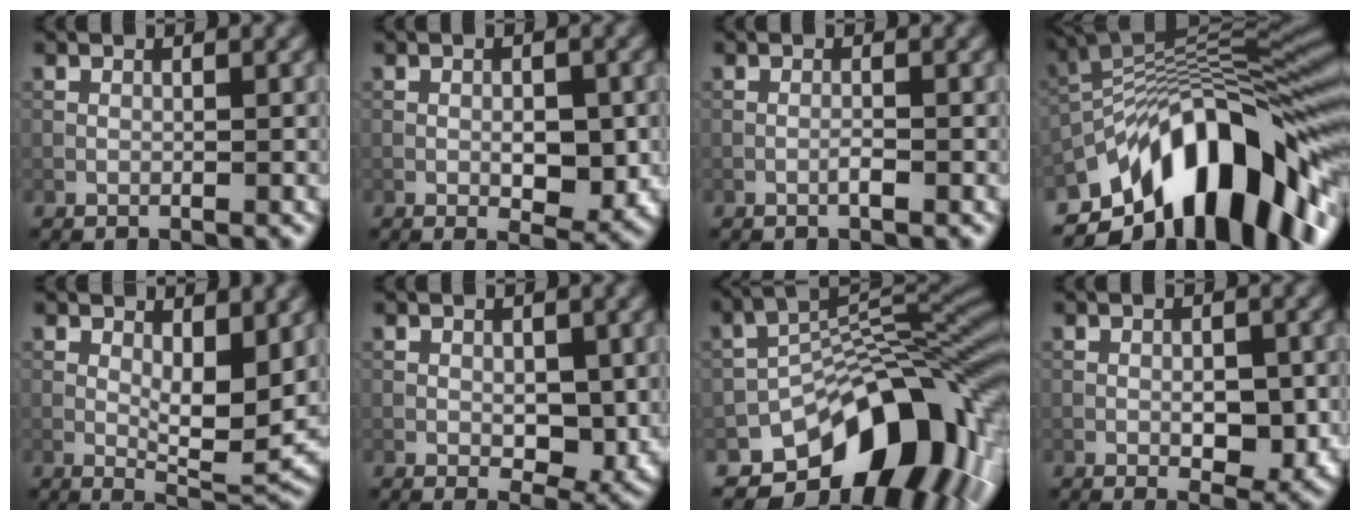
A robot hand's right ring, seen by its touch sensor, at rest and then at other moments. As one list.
[{"total": 3.5, "force": [-0.8, 1.6, 3.0], "torque": [-0.036, 0.001, -0.010]}, {"total": 0.7, "force": [-0.4, 0.0, 0.6], "torque": [-0.012, 0.001, -0.010]}, {"total": 15.3, "force": [-7.7, 6.8, 11.4], "torque": [-0.169, 0.028, -0.141]}, {"total": 5.5, "force": [0.8, 2.1, 5.0], "torque": [-0.082, -0.012, 0.017]}, {"total": 3.3, "force": [-0.2, 1.9, 2.7], "torque": [-0.038, -0.007, 0.002]}, {"total": 13.1, "force": [-7.1, 7.1, 8.5], "torque": [-0.106, 0.003, -0.123]}, {"total": 3.4, "force": [-0.9, 1.6, 2.9], "torque": [-0.035, 0.003, -0.012]}]